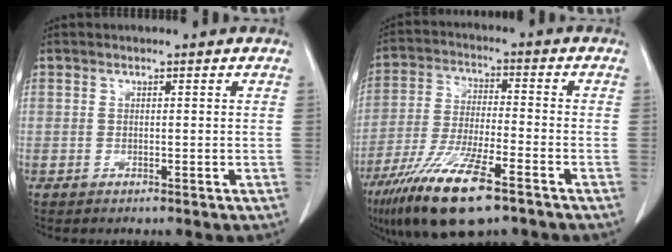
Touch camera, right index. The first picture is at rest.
{"total": 14.4, "force": [-9.1, 2.4, 10.9], "torque": [-0.220, -0.033, -0.164]}